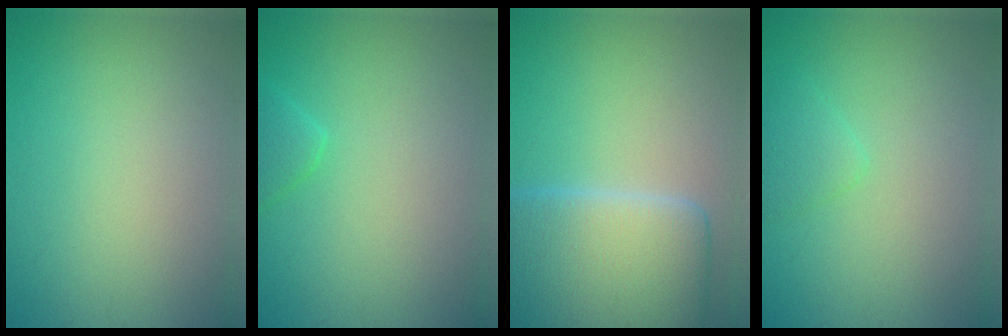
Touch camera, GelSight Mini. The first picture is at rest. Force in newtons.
{"total": 1.8, "press": 1.8, "slide": 0.1}
{"total": 11.4, "press": 11.4, "slide": 0.5}
{"total": 1.5, "press": 1.5, "slide": 0.1}